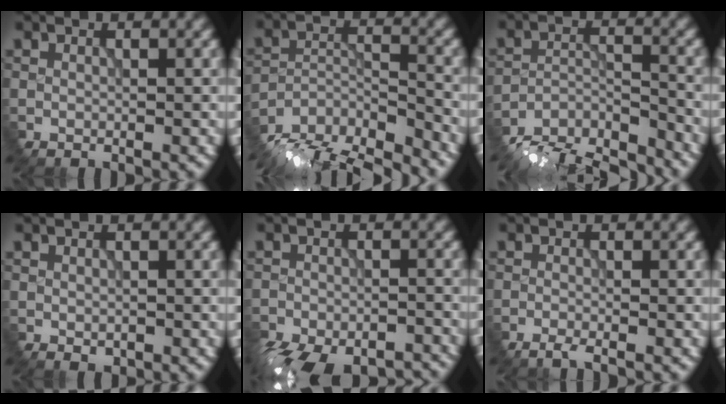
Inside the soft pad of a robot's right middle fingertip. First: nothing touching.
{"total": 14.1, "force": [-13.1, 3.6, 3.9], "torque": [-0.069, -0.007, -0.183]}
{"total": 11.3, "force": [-10.8, 2.5, 2.4], "torque": [-0.031, -0.008, -0.160]}
{"total": 0.9, "force": [-0.5, 0.6, 0.5], "torque": [-0.005, -0.008, -0.003]}
{"total": 12.2, "force": [-10.9, 4.0, 3.8], "torque": [-0.057, -0.030, -0.143]}
{"total": 2.1, "force": [-1.9, -0.2, 0.7], "torque": [-0.010, -0.004, -0.039]}